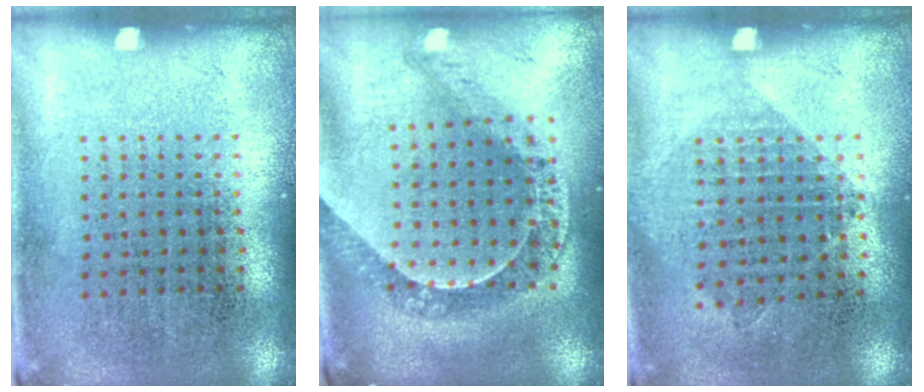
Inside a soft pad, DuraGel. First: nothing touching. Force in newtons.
{"total": 1.2, "press": 1.2, "slide": 0.2}
{"total": 1.1, "press": 0.9, "slide": 0.5}